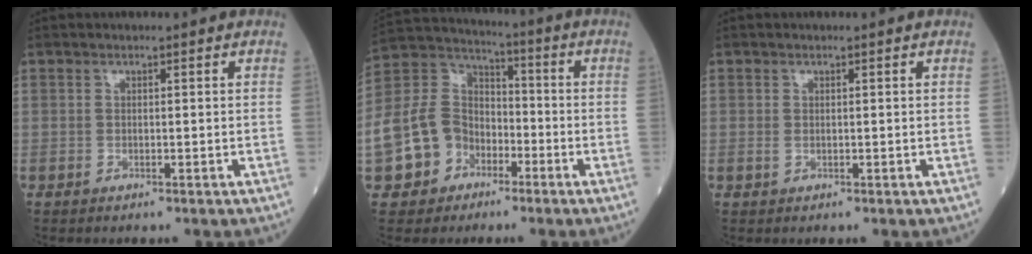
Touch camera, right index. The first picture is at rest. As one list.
[{"total": 11.6, "force": [-4.4, 9.5, 5.1], "torque": [-0.130, 0.029, -0.078]}, {"total": 0.5, "force": [0.1, 0.4, 0.4], "torque": [-0.010, 0.000, 0.002]}]